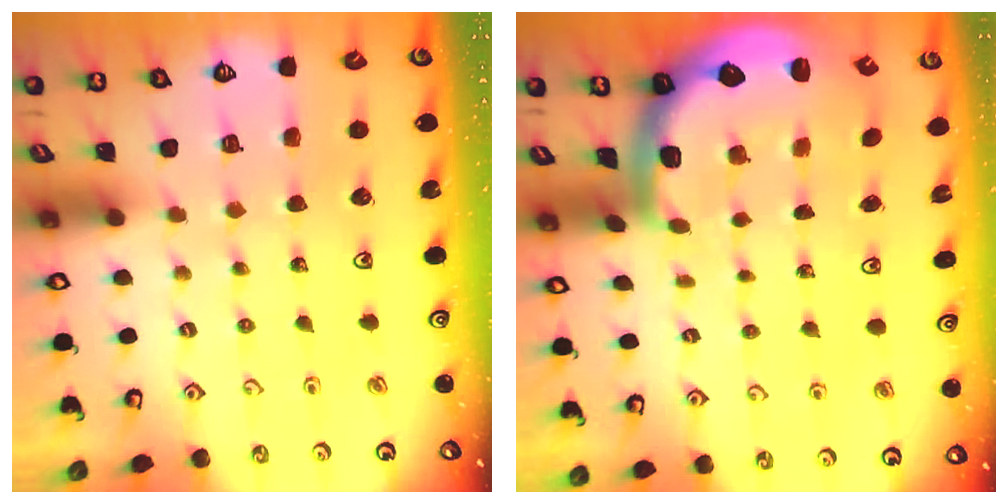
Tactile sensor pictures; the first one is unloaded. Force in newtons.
{"total": 2.8, "press": 2.5, "slide": 1.4}